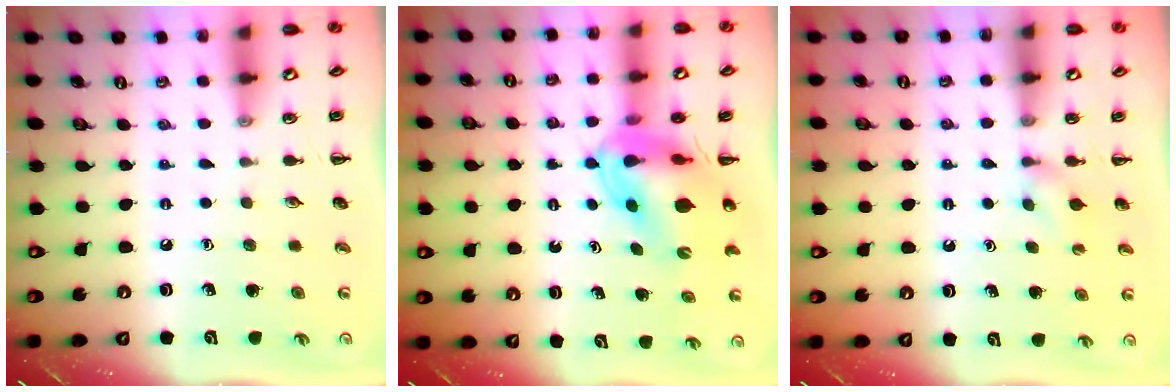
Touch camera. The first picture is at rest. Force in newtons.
{"total": 10.9, "press": 10.3, "slide": 3.5}
{"total": 2.9, "press": 2.7, "slide": 1.0}